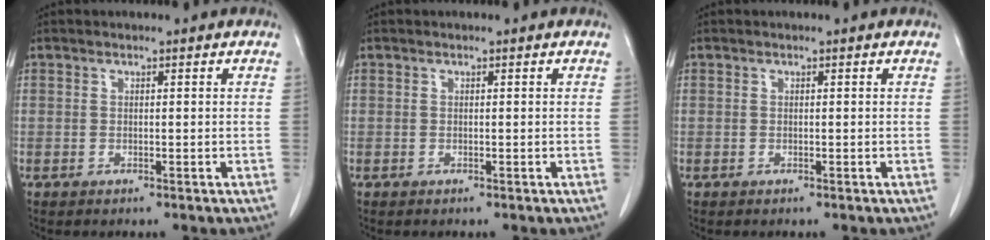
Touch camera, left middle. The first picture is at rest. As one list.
[{"total": 0.0}, {"total": 0.0}]